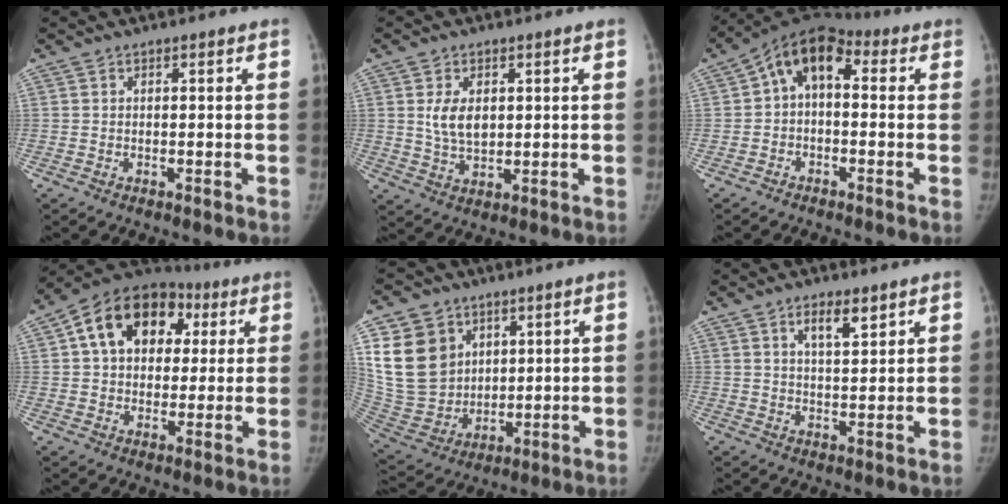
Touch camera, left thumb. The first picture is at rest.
{"total": 5.9, "force": [1.3, 3.7, 4.4], "torque": [-0.065, -0.015, 0.029]}
{"total": 9.2, "force": [0.9, 5.8, 7.1], "torque": [-0.101, 0.037, -0.002]}
{"total": 17.6, "force": [5.0, 12.9, 10.9], "torque": [-0.146, 0.020, 0.071]}
{"total": 17.4, "force": [6.9, 13.7, 8.1], "torque": [-0.136, -0.019, 0.154]}
{"total": 5.2, "force": [3.2, 1.8, 3.7], "torque": [-0.051, -0.022, 0.055]}